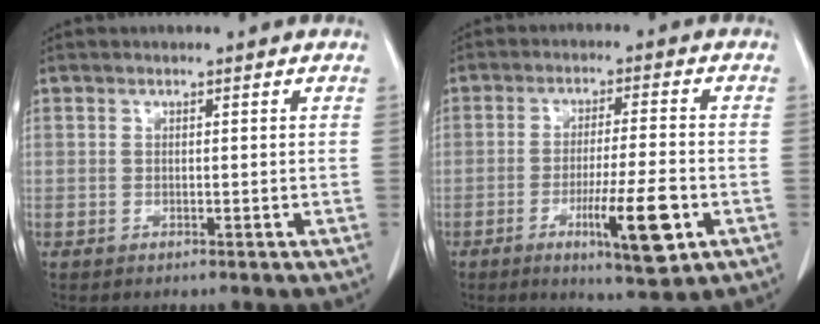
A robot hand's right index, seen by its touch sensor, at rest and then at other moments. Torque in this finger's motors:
{"motor_torque": [0.15, -0.10, 0.14, 0.04]}